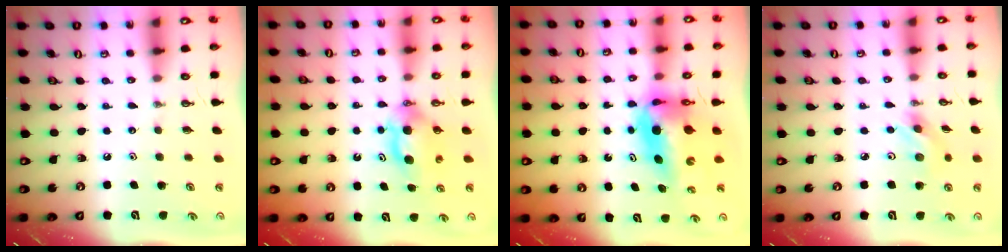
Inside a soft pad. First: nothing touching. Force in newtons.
{"total": 6.2, "press": 5.9, "slide": 1.7}
{"total": 9.3, "press": 8.3, "slide": 4.1}
{"total": 5.4, "press": 5.4, "slide": 0.7}